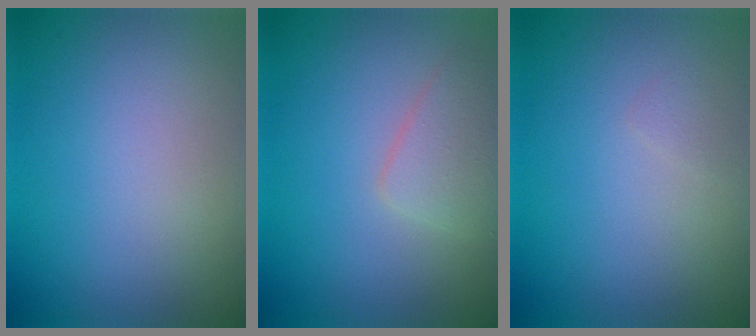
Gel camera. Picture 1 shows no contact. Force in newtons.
{"total": 2.4, "press": 2.4, "slide": 0.1}
{"total": 0.6, "press": 0.6, "slide": 0.0}